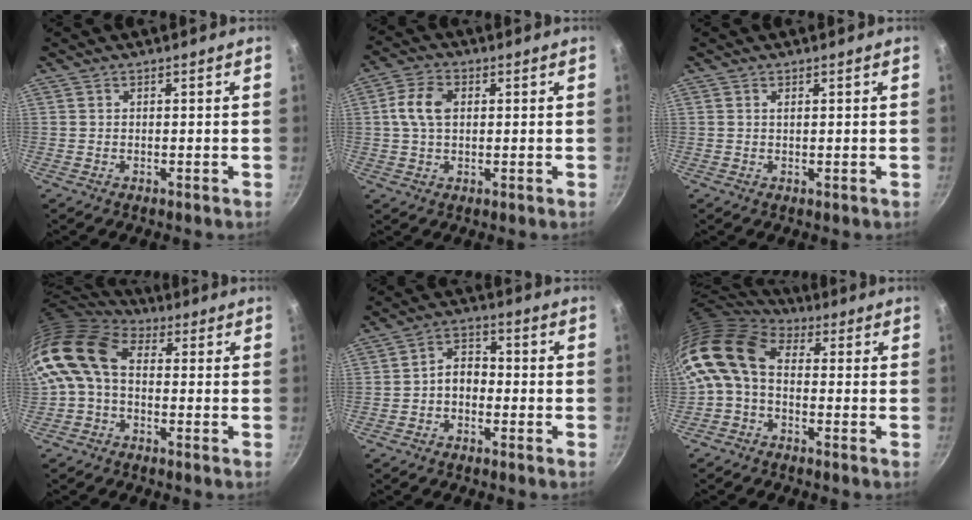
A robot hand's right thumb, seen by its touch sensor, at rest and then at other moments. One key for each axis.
{"total": 7.1, "fx": 1.0, "fy": 4.5, "fz": 5.3, "tx": -0.101, "ty": 0.014, "tz": 0.012}
{"total": 0.7, "fx": 0.3, "fy": 0.1, "fz": 0.6, "tx": -0.011, "ty": -0.001, "tz": 0.004}
{"total": 12.0, "fx": 0.2, "fy": 7.9, "fz": 9.0, "tx": -0.171, "ty": 0.026, "tz": -0.017}
{"total": 5.0, "fx": -1.4, "fy": 3.6, "fz": 3.1, "tx": -0.030, "ty": 0.027, "tz": -0.034}
{"total": 12.1, "fx": -0.5, "fy": 7.9, "fz": 9.1, "tx": -0.180, "ty": 0.026, "tz": -0.030}